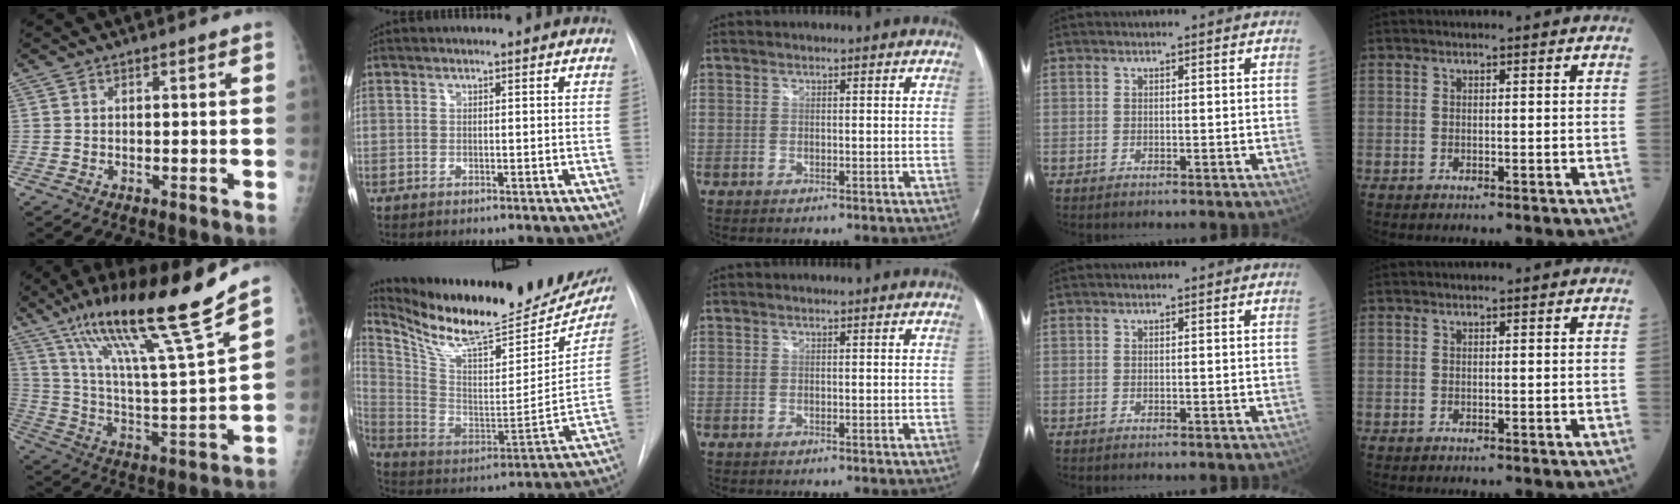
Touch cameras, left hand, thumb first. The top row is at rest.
{"thumb": {"total": 23.7, "force": [15.9, 1.4, 17.5], "torque": [-0.275, -0.059, 0.280]}, "index": {"total": 26.7, "force": [22.9, 6.5, 12.2], "torque": [-0.209, -0.058, 0.335]}}